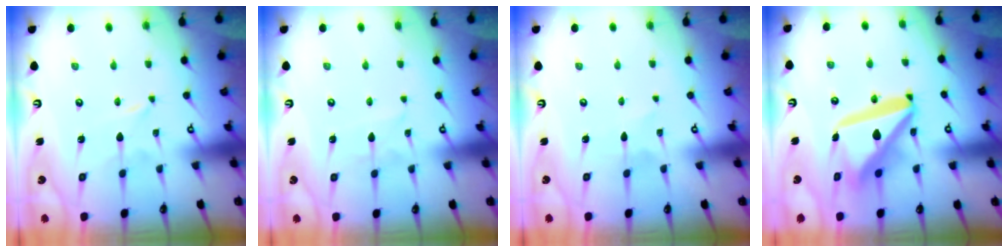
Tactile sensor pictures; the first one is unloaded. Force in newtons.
{"total": 3.0, "press": 3.0, "slide": 0.3}
{"total": 1.2, "press": 1.1, "slide": 0.1}
{"total": 17.1, "press": 17.0, "slide": 2.1}